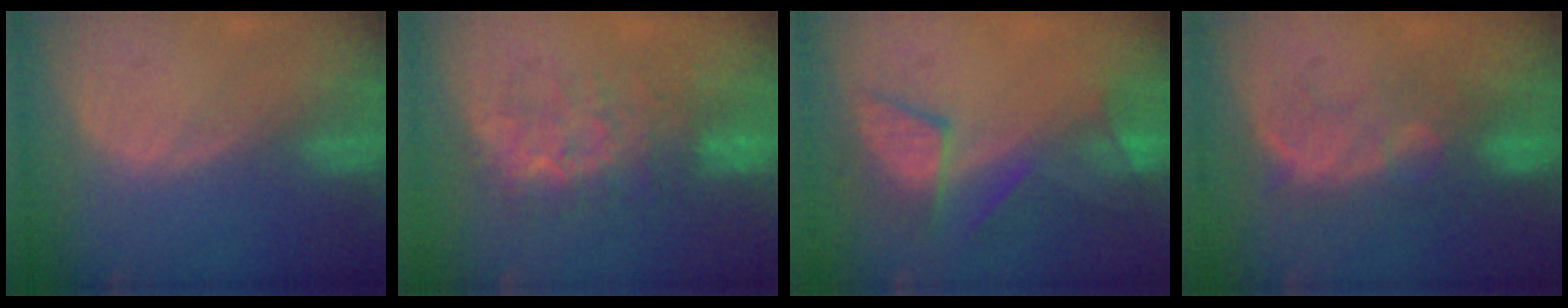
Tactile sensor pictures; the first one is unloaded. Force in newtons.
{"total": 7.9, "press": 7.7, "slide": 1.9}
{"total": 7.6, "press": 7.5, "slide": 1.1}
{"total": 8.0, "press": 7.8, "slide": 1.4}